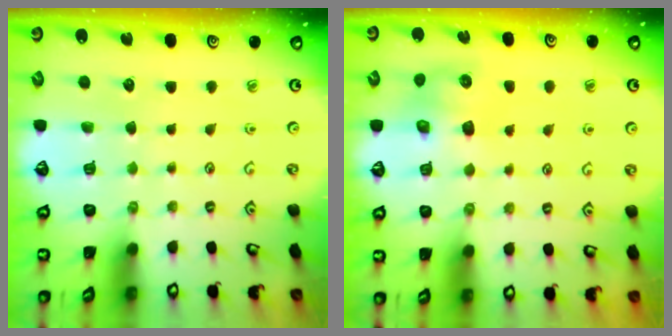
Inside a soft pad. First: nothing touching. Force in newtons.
{"total": 7.9, "press": 7.7, "slide": 1.6}